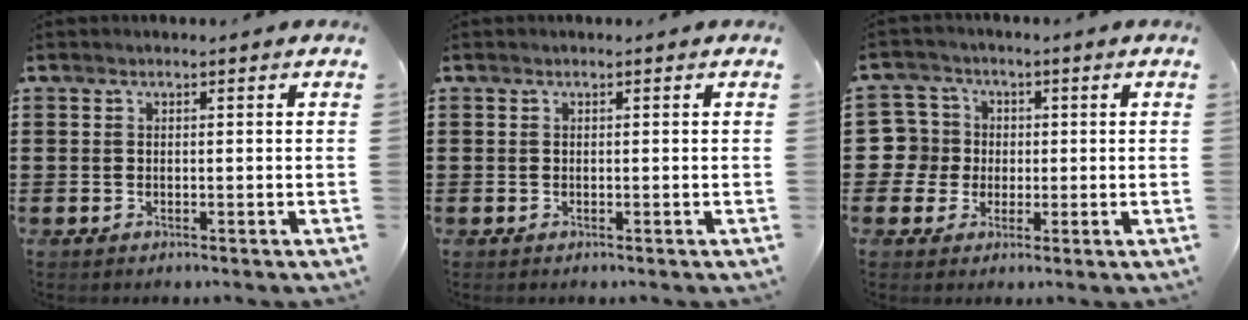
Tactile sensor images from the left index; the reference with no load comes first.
{"total": 0.0}
{"total": 6.1, "force": [-0.4, 6.1, 0.5], "torque": [-0.052, 0.008, -0.010]}